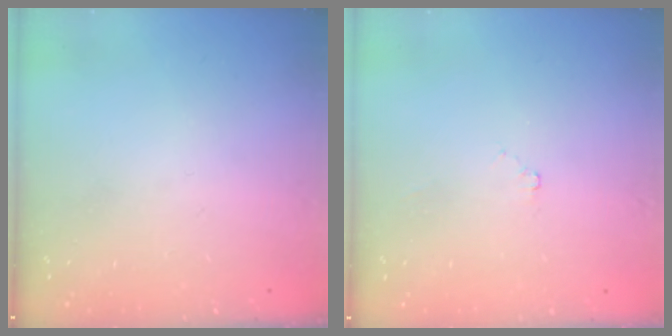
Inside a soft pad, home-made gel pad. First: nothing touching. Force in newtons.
{"total": 1.8, "press": 1.7, "slide": 0.4}